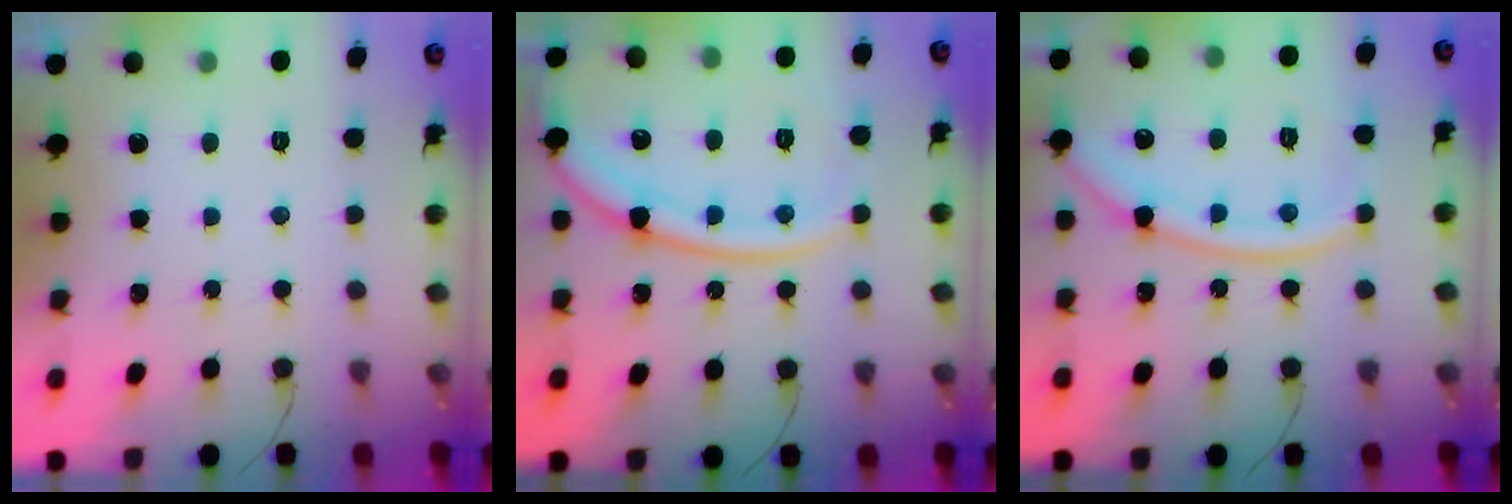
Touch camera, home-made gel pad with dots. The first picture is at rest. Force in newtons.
{"total": 17.9, "press": 17.8, "slide": 1.7}
{"total": 13.5, "press": 13.4, "slide": 1.8}